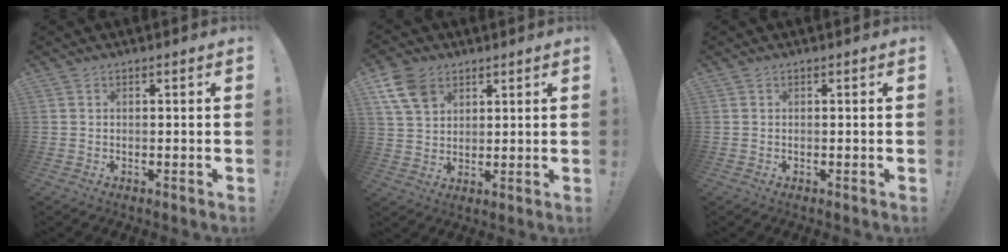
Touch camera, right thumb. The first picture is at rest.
{"total": 10.0, "force": [5.5, 6.8, 4.8], "torque": [-0.093, -0.020, 0.110]}
{"total": 0.0}